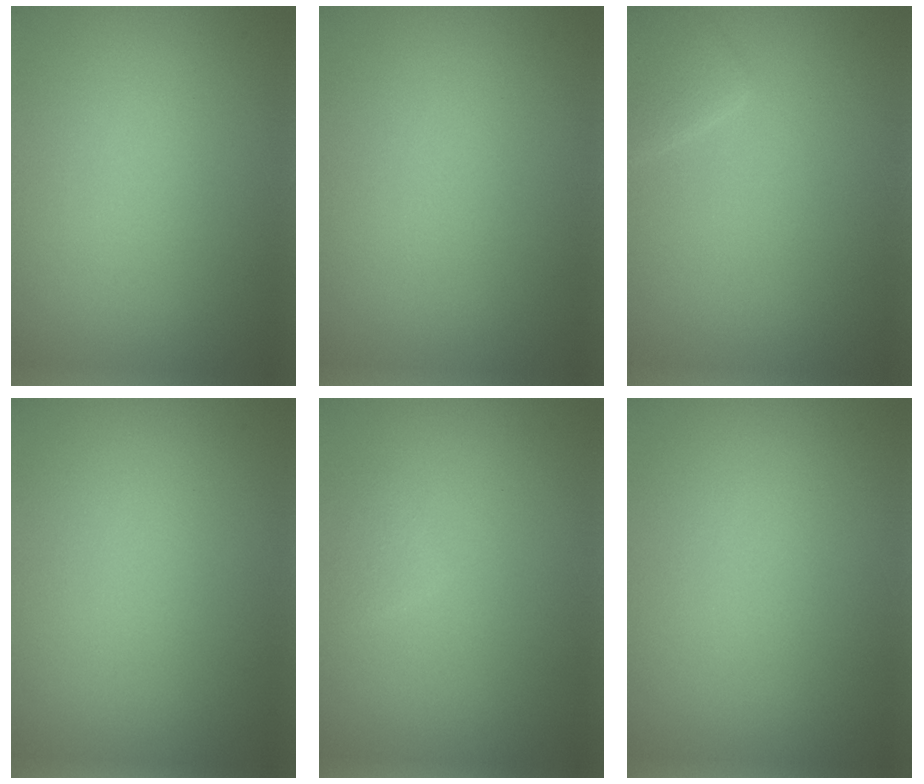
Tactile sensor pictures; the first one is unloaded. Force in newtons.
{"total": 0.0}
{"total": 1.6, "press": 1.6, "slide": 0.0}
{"total": 0.0}
{"total": 0.8, "press": 0.8, "slide": 0.0}
{"total": 0.0}